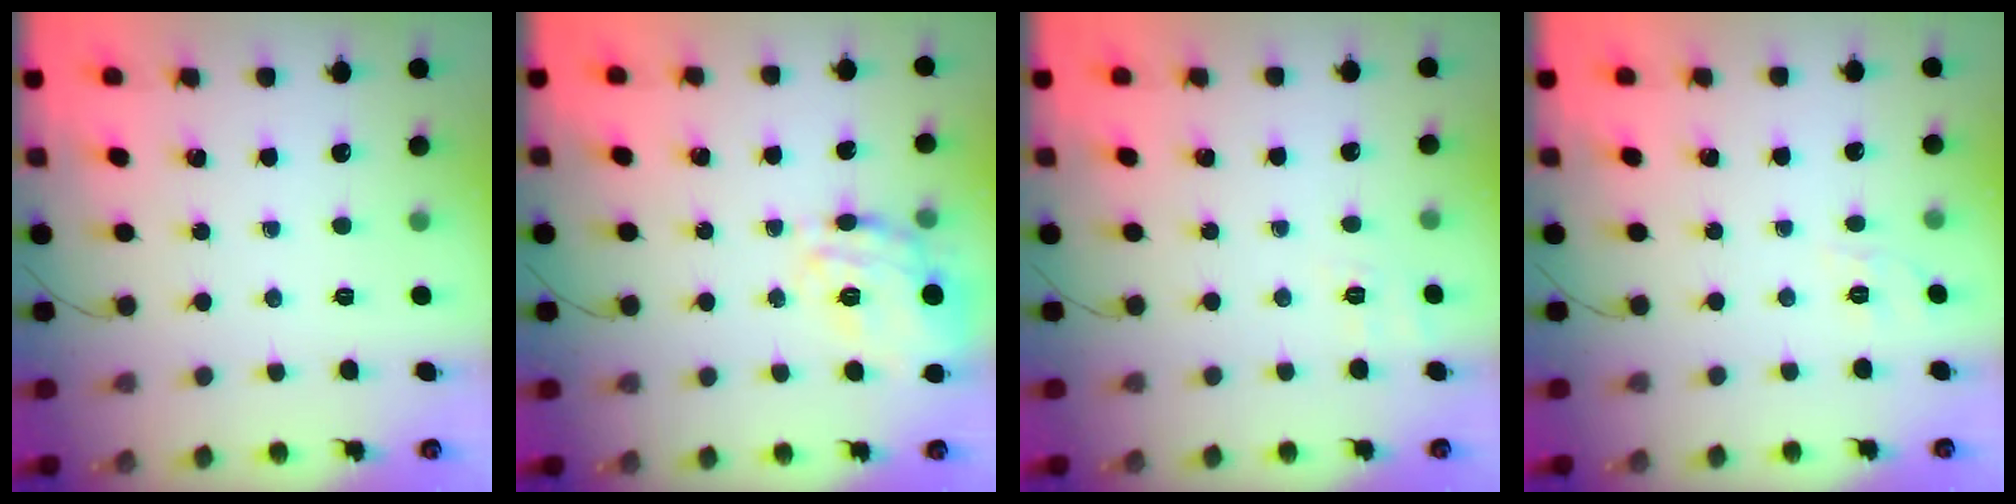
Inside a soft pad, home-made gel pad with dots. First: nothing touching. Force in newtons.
{"total": 17.7, "press": 17.7, "slide": 0.5}
{"total": 2.1, "press": 0.8, "slide": 2.0}
{"total": 4.0, "press": 3.5, "slide": 1.9}